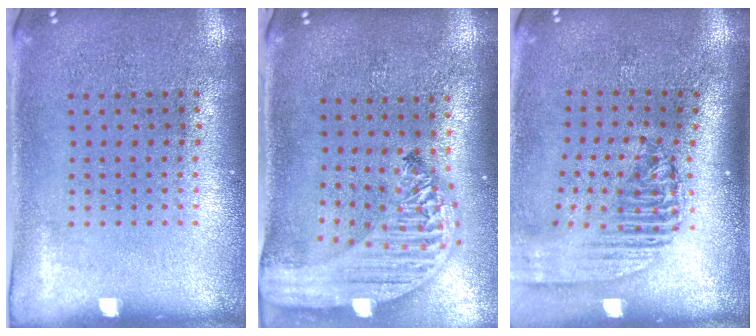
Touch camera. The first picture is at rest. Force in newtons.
{"total": 3.1, "press": 2.4, "slide": 1.9}
{"total": 2.3, "press": 1.7, "slide": 1.5}